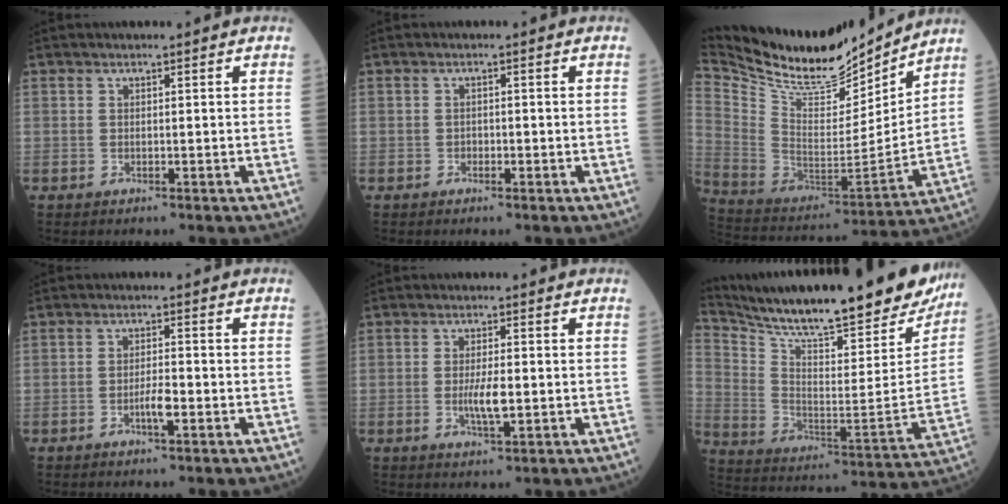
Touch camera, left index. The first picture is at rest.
{"total": 0.7, "force": [-0.5, 0.4, 0.2], "torque": [0.001, 0.000, -0.012]}
{"total": 21.6, "force": [19.8, 4.5, 7.4], "torque": [-0.154, -0.038, 0.337]}
{"total": 2.7, "force": [-1.4, 0.3, 2.3], "torque": [-0.041, -0.002, -0.027]}
{"total": 3.7, "force": [-0.8, 0.7, 3.5], "torque": [-0.070, -0.007, -0.014]}
{"total": 30.5, "force": [26.2, 4.4, 15.1], "torque": [-0.258, -0.070, 0.367]}